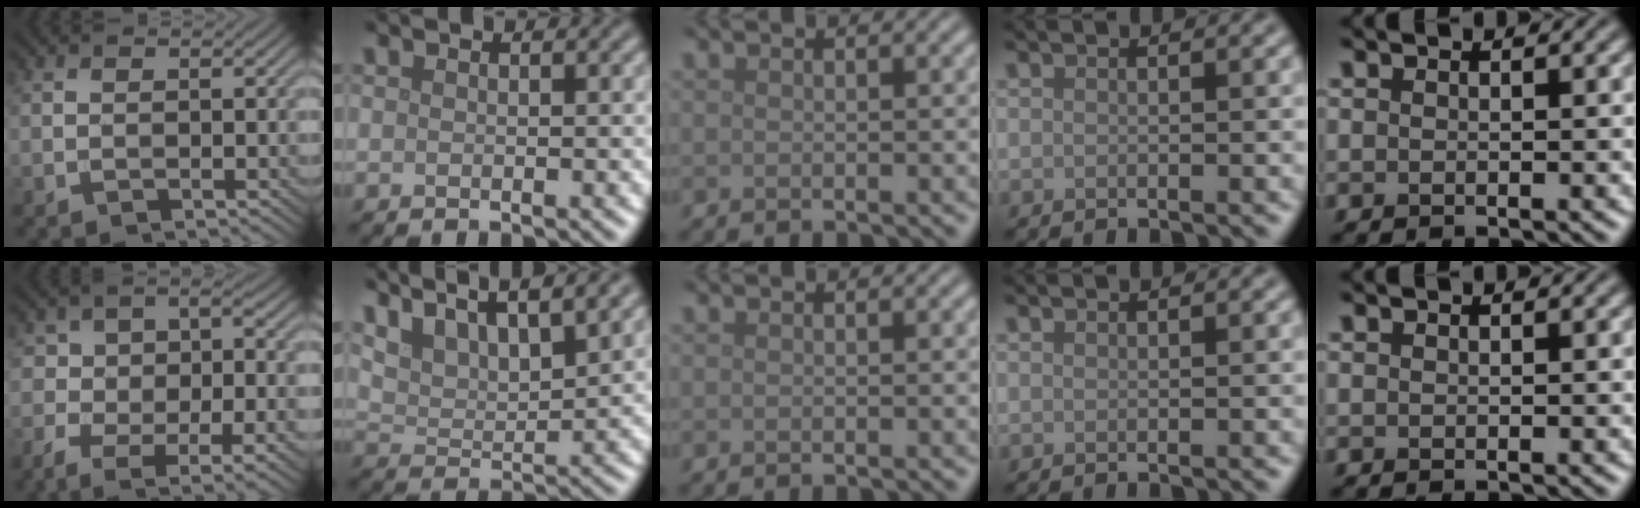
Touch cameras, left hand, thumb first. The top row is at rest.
{"thumb": {"total": 12.8, "force": [-5.3, 7.6, 8.8], "torque": [-0.160, -0.024, -0.066]}, "index": {"total": 9.9, "force": [7.9, 2.8, 5.2], "torque": [-0.099, 0.029, 0.106]}}